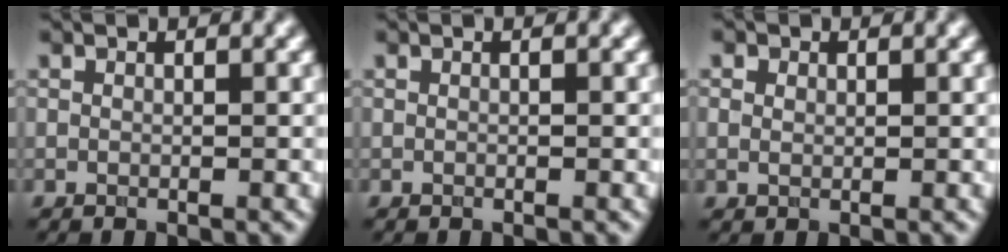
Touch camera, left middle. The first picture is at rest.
{"total": 0.0}
{"total": 1.2, "force": [0.5, 0.9, 0.6], "torque": [-0.008, -0.002, 0.008]}